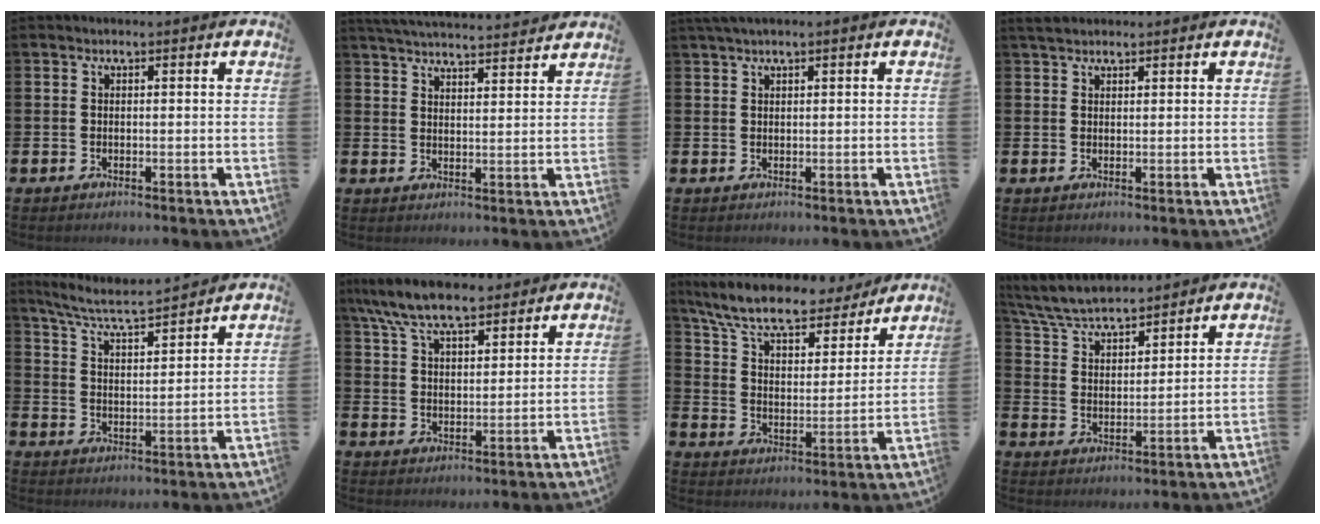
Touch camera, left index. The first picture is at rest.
{"total": 4.8, "force": [4.8, 0.1, 0.5], "torque": [-0.030, -0.025, 0.088]}
{"total": 1.2, "force": [0.9, 0.0, 0.8], "torque": [-0.022, 0.005, 0.018]}
{"total": 2.0, "force": [1.8, 0.7, 0.5], "torque": [-0.005, 0.000, 0.033]}
{"total": 6.1, "force": [5.8, 0.2, 1.8], "torque": [-0.063, -0.037, 0.100]}
{"total": 9.0, "force": [8.1, 2.4, 3.3], "torque": [-0.091, -0.024, 0.149]}
{"total": 9.5, "force": [8.5, 2.3, 3.5], "torque": [-0.105, -0.052, 0.147]}
{"total": 6.7, "force": [6.4, 1.1, 1.6], "torque": [-0.062, -0.036, 0.114]}